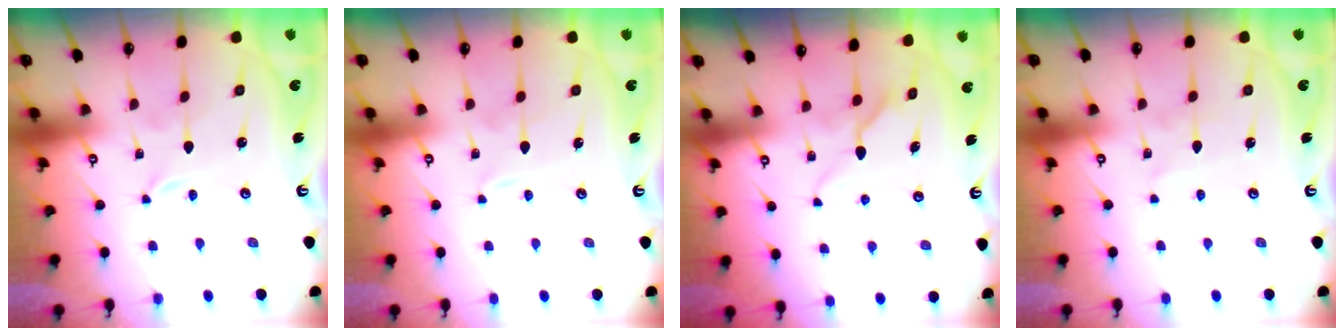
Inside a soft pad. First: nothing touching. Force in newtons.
{"total": 2.4, "press": 2.3, "slide": 0.3}
{"total": 7.1, "press": 7.1, "slide": 0.2}
{"total": 1.6, "press": 1.6, "slide": 0.1}